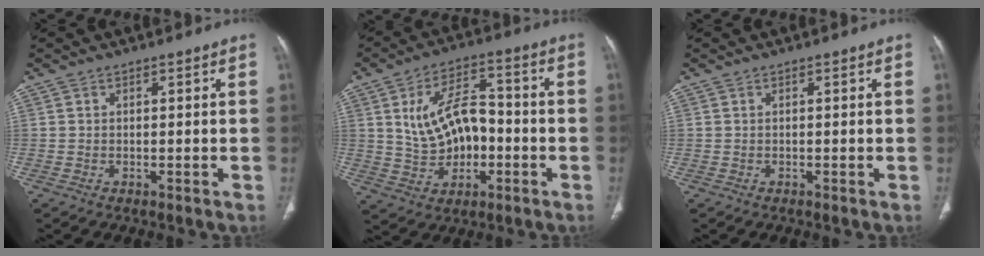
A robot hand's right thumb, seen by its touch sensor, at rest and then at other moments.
{"total": 12.7, "force": [-0.5, 8.2, 9.7], "torque": [-0.138, 0.032, -0.003]}
{"total": 0.0}